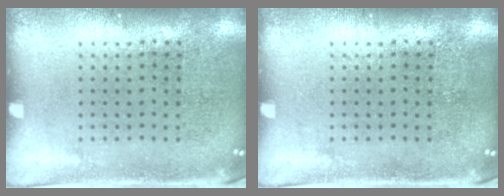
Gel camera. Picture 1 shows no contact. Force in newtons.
{"total": 0.0}